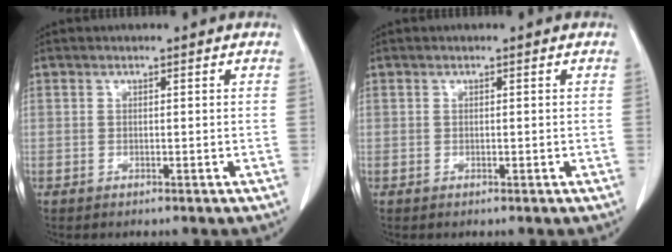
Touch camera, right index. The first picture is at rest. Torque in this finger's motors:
{"motor_torque": [-0.01, 0.00, -0.04, -0.01]}